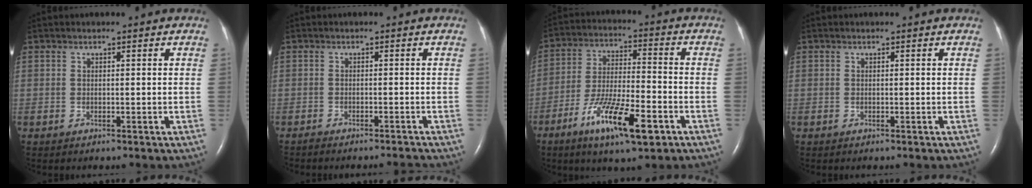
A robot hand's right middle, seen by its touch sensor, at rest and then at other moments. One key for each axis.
{"total": 2.6, "fx": -2.5, "fy": -0.7, "fz": 0.3, "tx": -0.004, "ty": -0.004, "tz": -0.036}
{"total": 12.8, "fx": -6.6, "fy": 2.5, "fz": 10.6, "tx": -0.197, "ty": -0.013, "tz": -0.112}
{"total": 0.0}